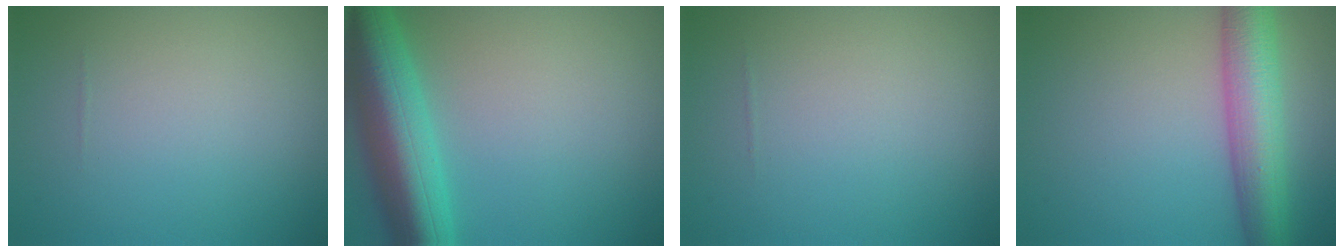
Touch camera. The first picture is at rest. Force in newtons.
{"total": 9.4, "press": 9.4, "slide": 0.5}
{"total": 0.0}
{"total": 6.9, "press": 6.9, "slide": 0.2}